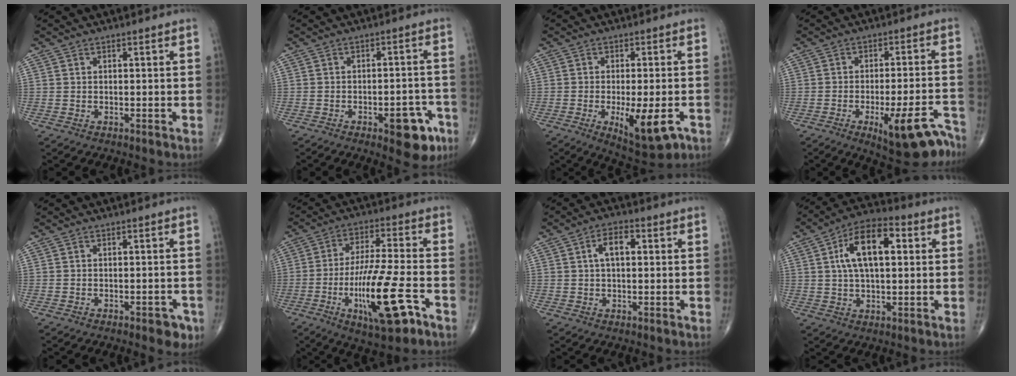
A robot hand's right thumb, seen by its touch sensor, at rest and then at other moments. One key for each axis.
{"total": 9.1, "fx": -4.5, "fy": 3.9, "fz": 6.9, "tx": -0.060, "ty": 0.028, "tz": -0.052}
{"total": 11.1, "fx": -4.0, "fy": 3.7, "fz": 9.7, "tx": -0.145, "ty": -0.006, "tz": -0.051}
{"total": 13.9, "fx": -9.0, "fy": 4.0, "fz": 9.9, "tx": -0.097, "ty": 0.068, "tz": -0.122}
{"total": 4.0, "fx": -2.3, "fy": 1.8, "fz": 2.8, "tx": -0.023, "ty": 0.011, "tz": -0.027}
{"total": 17.3, "fx": -6.9, "fy": 4.3, "fz": 15.2, "tx": -0.286, "ty": 0.019, "tz": -0.108}
{"total": 5.1, "fx": 0.9, "fy": 2.7, "fz": 4.3, "tx": -0.074, "ty": 0.014, "tz": 0.011}
{"total": 13.1, "fx": 2.8, "fy": 6.4, "fz": 11.0, "tx": -0.188, "ty": 0.021, "tz": 0.042}